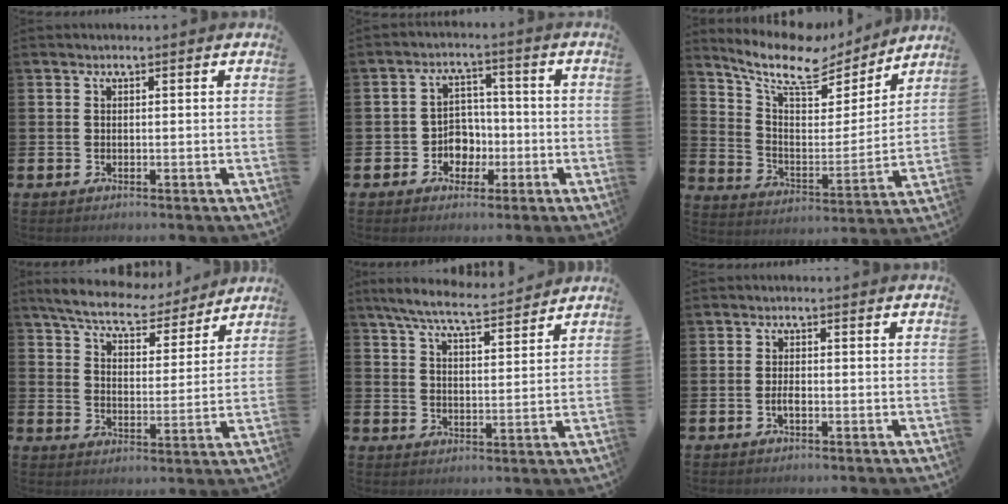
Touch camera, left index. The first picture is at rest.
{"total": 4.3, "force": [-1.3, 3.9, 1.1], "torque": [-0.026, 0.002, -0.033]}
{"total": 10.8, "force": [9.0, 3.9, 4.5], "torque": [-0.115, -0.057, 0.149]}
{"total": 7.4, "force": [6.9, 1.7, 2.2], "torque": [-0.066, -0.045, 0.116]}
{"total": 6.9, "force": [6.3, 0.7, 2.6], "torque": [-0.068, -0.037, 0.110]}
{"total": 1.4, "force": [-0.5, 0.5, 1.2], "torque": [-0.023, 0.000, -0.010]}